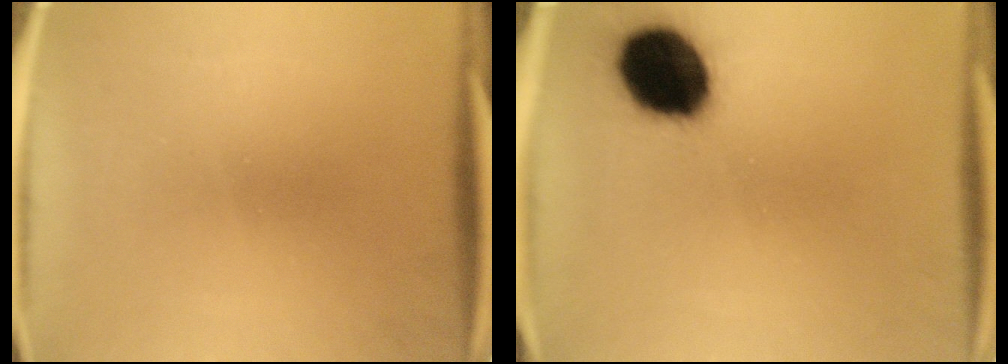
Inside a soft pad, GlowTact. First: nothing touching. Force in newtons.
{"total": 16.0}